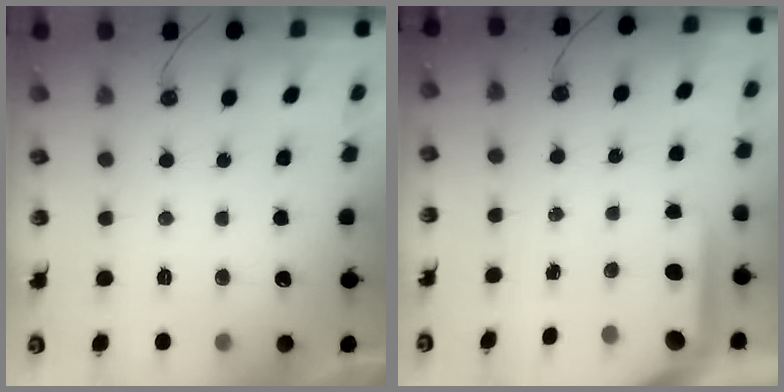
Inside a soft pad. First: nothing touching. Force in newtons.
{"total": 8.1, "press": 8.1, "slide": 0.9}